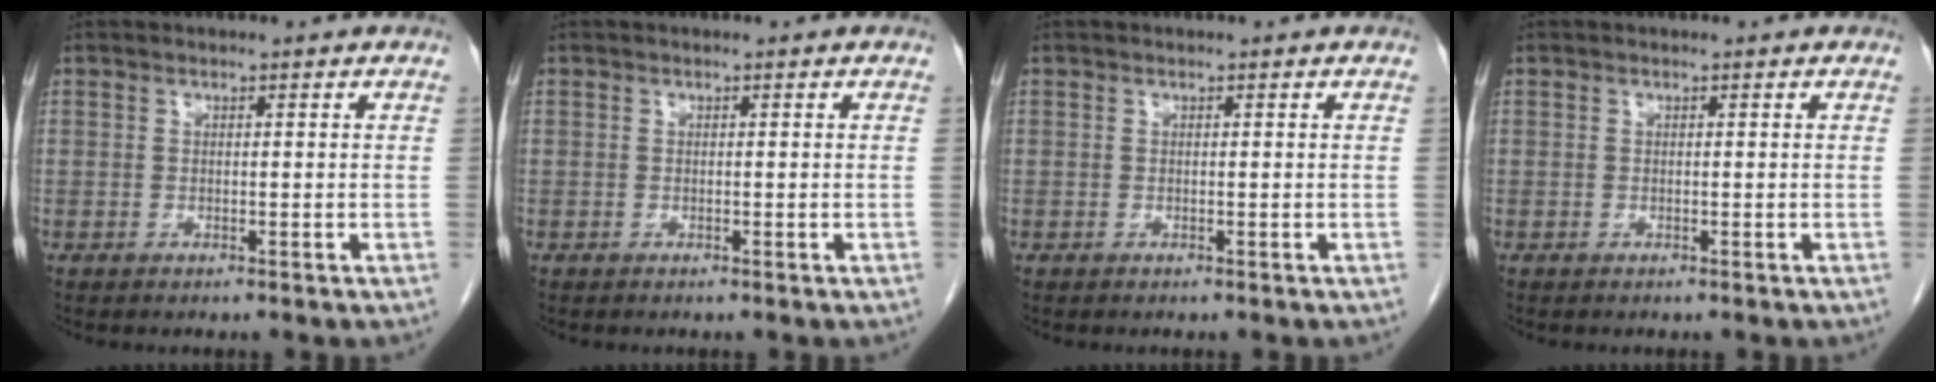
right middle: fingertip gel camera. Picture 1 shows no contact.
{"total": 0.0}
{"total": 0.0}
{"total": 0.0}